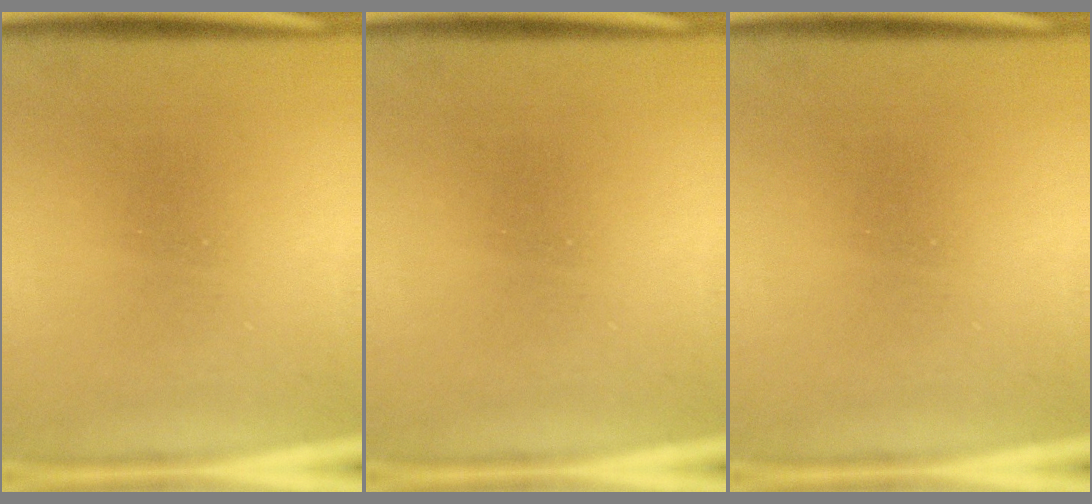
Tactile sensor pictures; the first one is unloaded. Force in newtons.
{"total": 0.0}
{"total": 0.0}